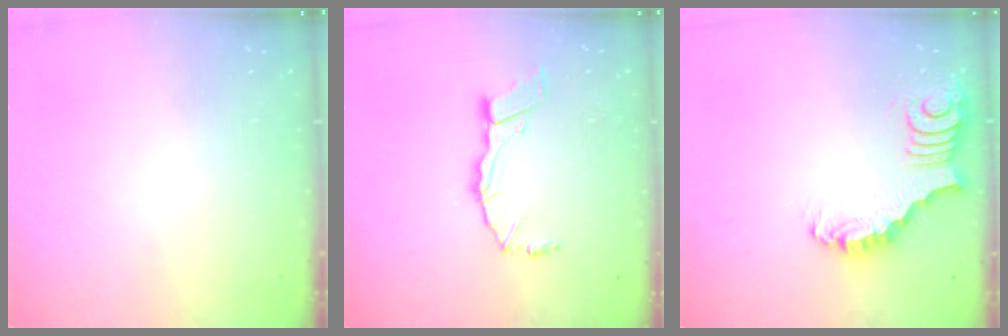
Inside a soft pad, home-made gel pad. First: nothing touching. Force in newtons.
{"total": 10.1, "press": 10.1, "slide": 1.1}
{"total": 3.4, "press": 3.4, "slide": 0.4}